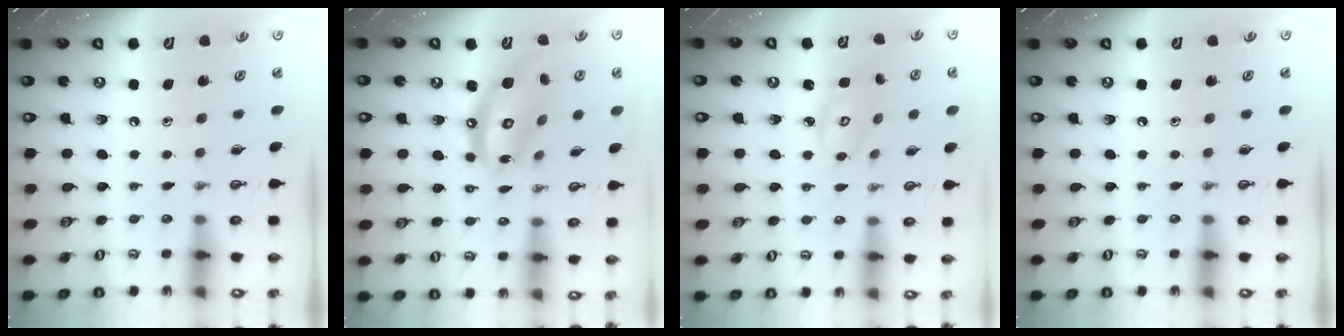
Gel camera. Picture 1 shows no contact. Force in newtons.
{"total": 13.4, "press": 13.4, "slide": 1.3}
{"total": 4.4, "press": 4.4, "slide": 0.4}
{"total": 0.0}